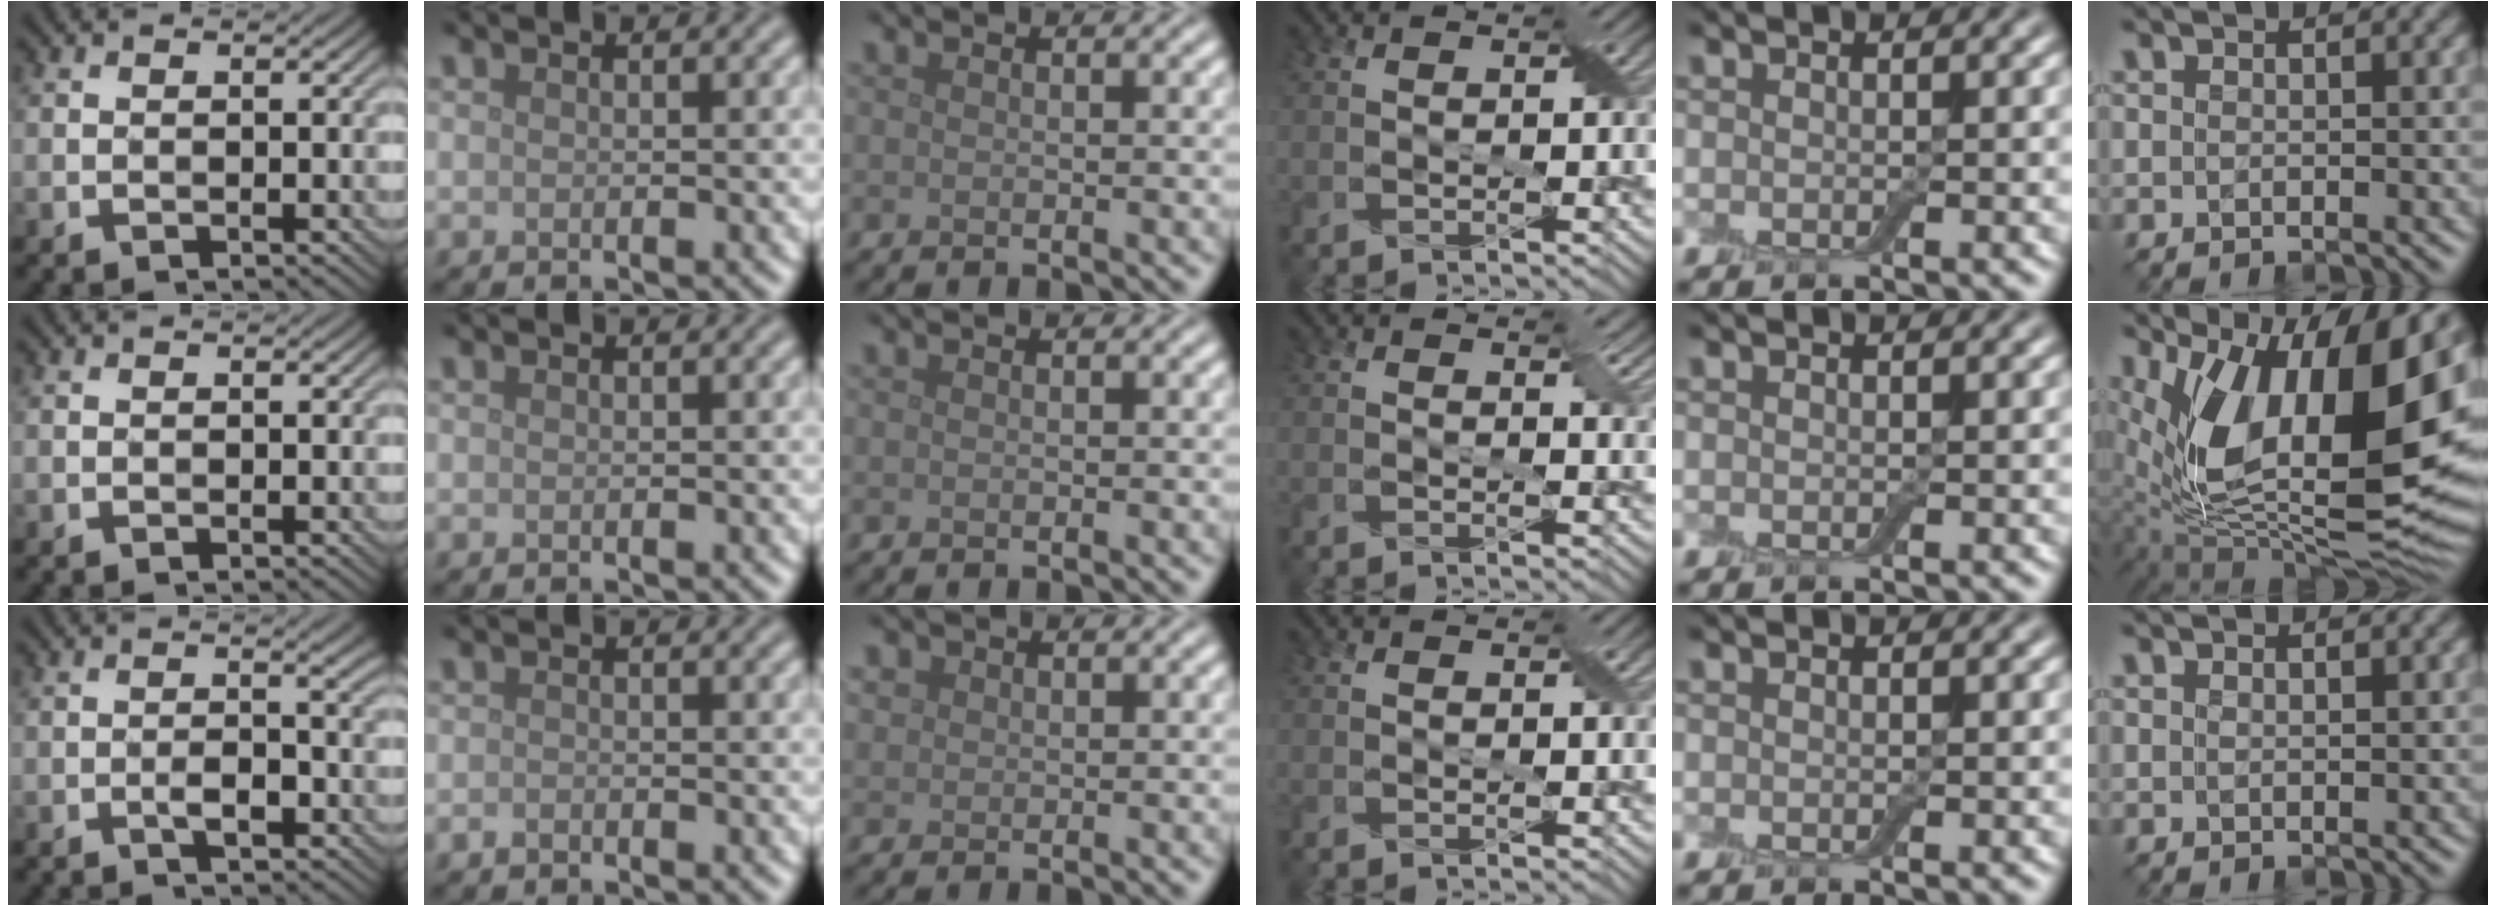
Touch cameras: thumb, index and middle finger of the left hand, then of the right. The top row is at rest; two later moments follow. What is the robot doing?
{"motion": "peel", "object": "adhesive wrap"}